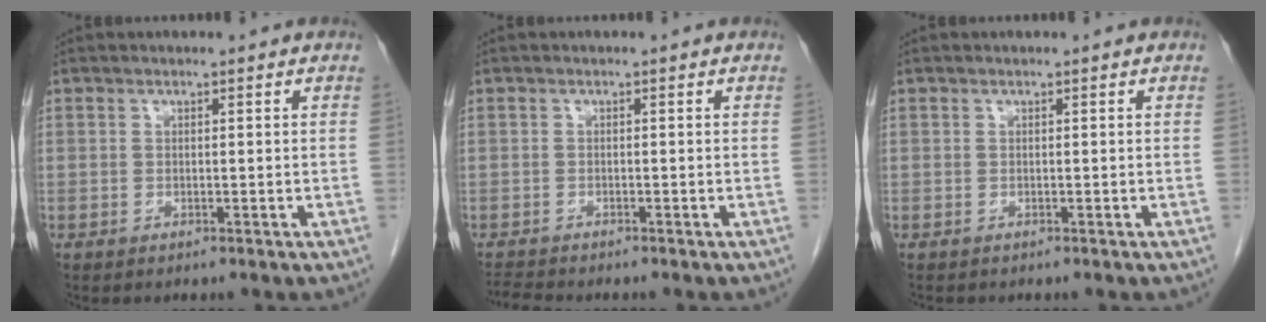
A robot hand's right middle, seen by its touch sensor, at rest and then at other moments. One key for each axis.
{"total": 2.2, "fx": -2.1, "fy": -0.4, "fz": 0.1, "tx": -0.011, "ty": -0.014, "tz": -0.040}
{"total": 0.8, "fx": -0.8, "fy": 0.3, "fz": 0.2, "tx": -0.009, "ty": -0.001, "tz": -0.010}